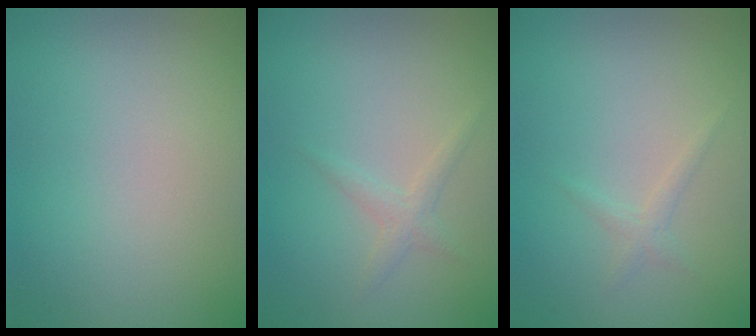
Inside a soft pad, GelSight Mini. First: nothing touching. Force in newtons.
{"total": 1.2, "press": 1.2, "slide": 0.1}
{"total": 0.9, "press": 0.9, "slide": 0.1}